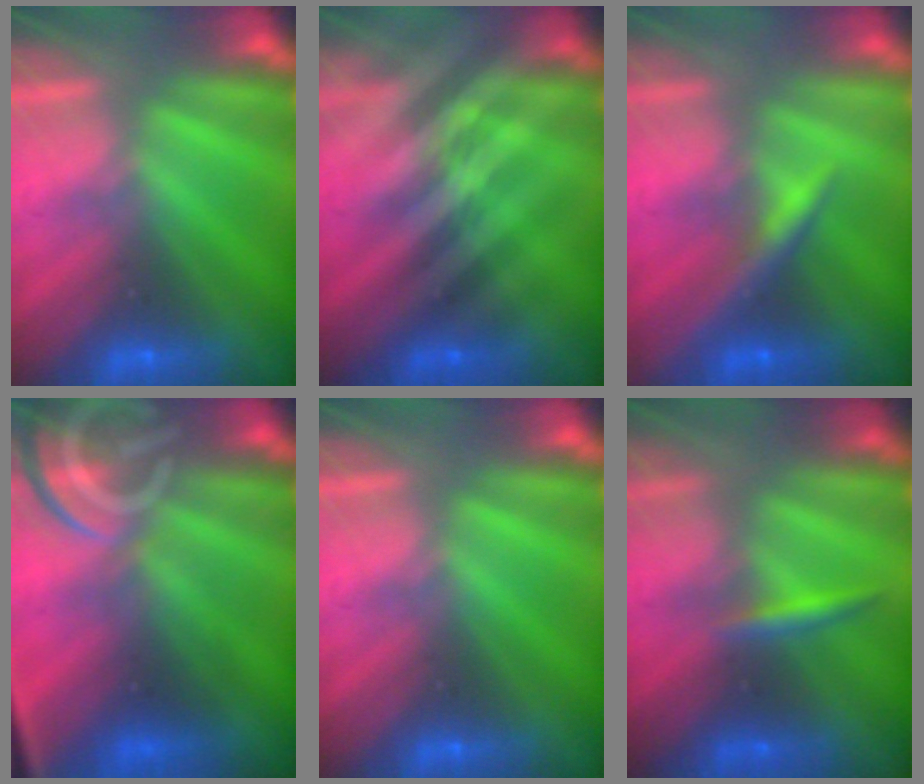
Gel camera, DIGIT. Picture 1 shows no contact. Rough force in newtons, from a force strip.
{"total": 2.4}
{"total": 3.4}
{"total": 9.3}
{"total": 0.0}
{"total": 2.4}